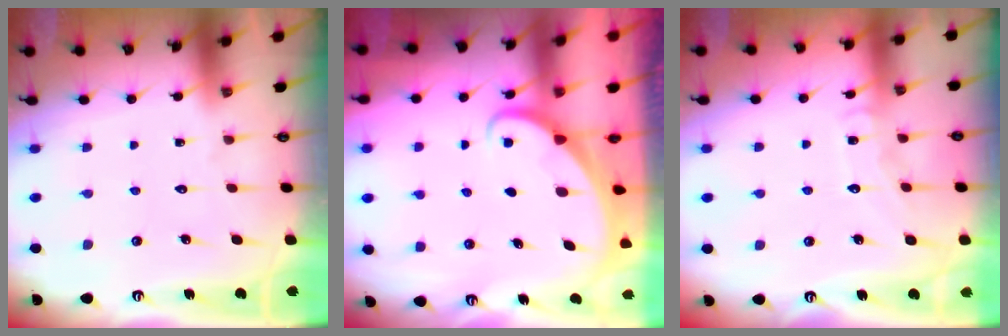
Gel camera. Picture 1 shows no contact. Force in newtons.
{"total": 1.8, "press": 1.8, "slide": 0.0}
{"total": 7.7, "press": 7.6, "slide": 0.7}